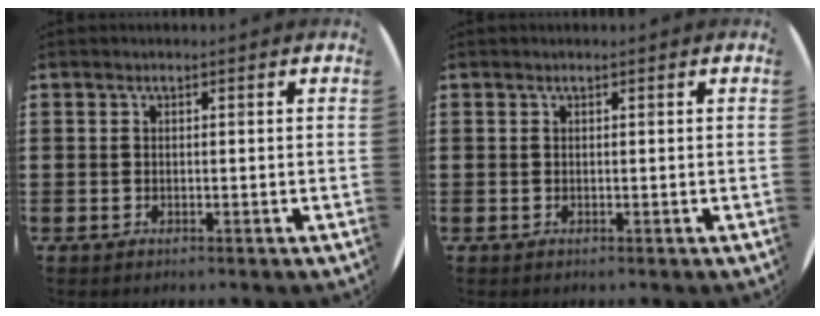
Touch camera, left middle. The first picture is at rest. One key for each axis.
{"total": 0.0}